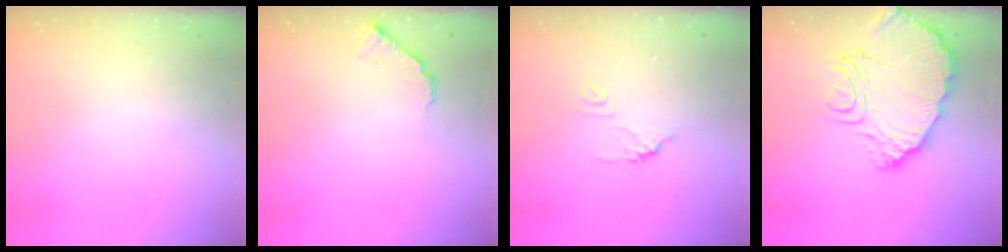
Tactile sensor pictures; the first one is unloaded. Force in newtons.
{"total": 7.2, "press": 7.1, "slide": 0.5}
{"total": 7.4, "press": 7.4, "slide": 0.4}
{"total": 16.5, "press": 16.4, "slide": 1.9}